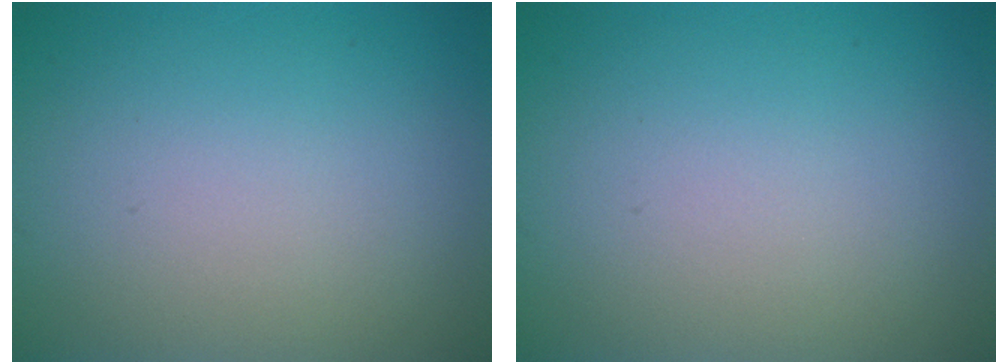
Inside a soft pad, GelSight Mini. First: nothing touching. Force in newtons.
{"total": 0.0}